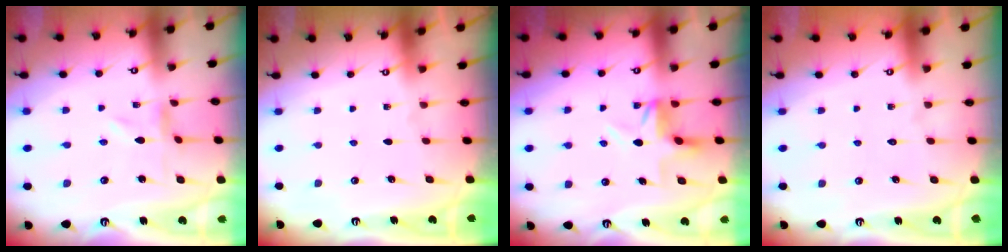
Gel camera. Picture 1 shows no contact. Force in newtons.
{"total": 0.0}
{"total": 3.9, "press": 3.9, "slide": 0.4}
{"total": 1.6, "press": 1.6, "slide": 0.2}